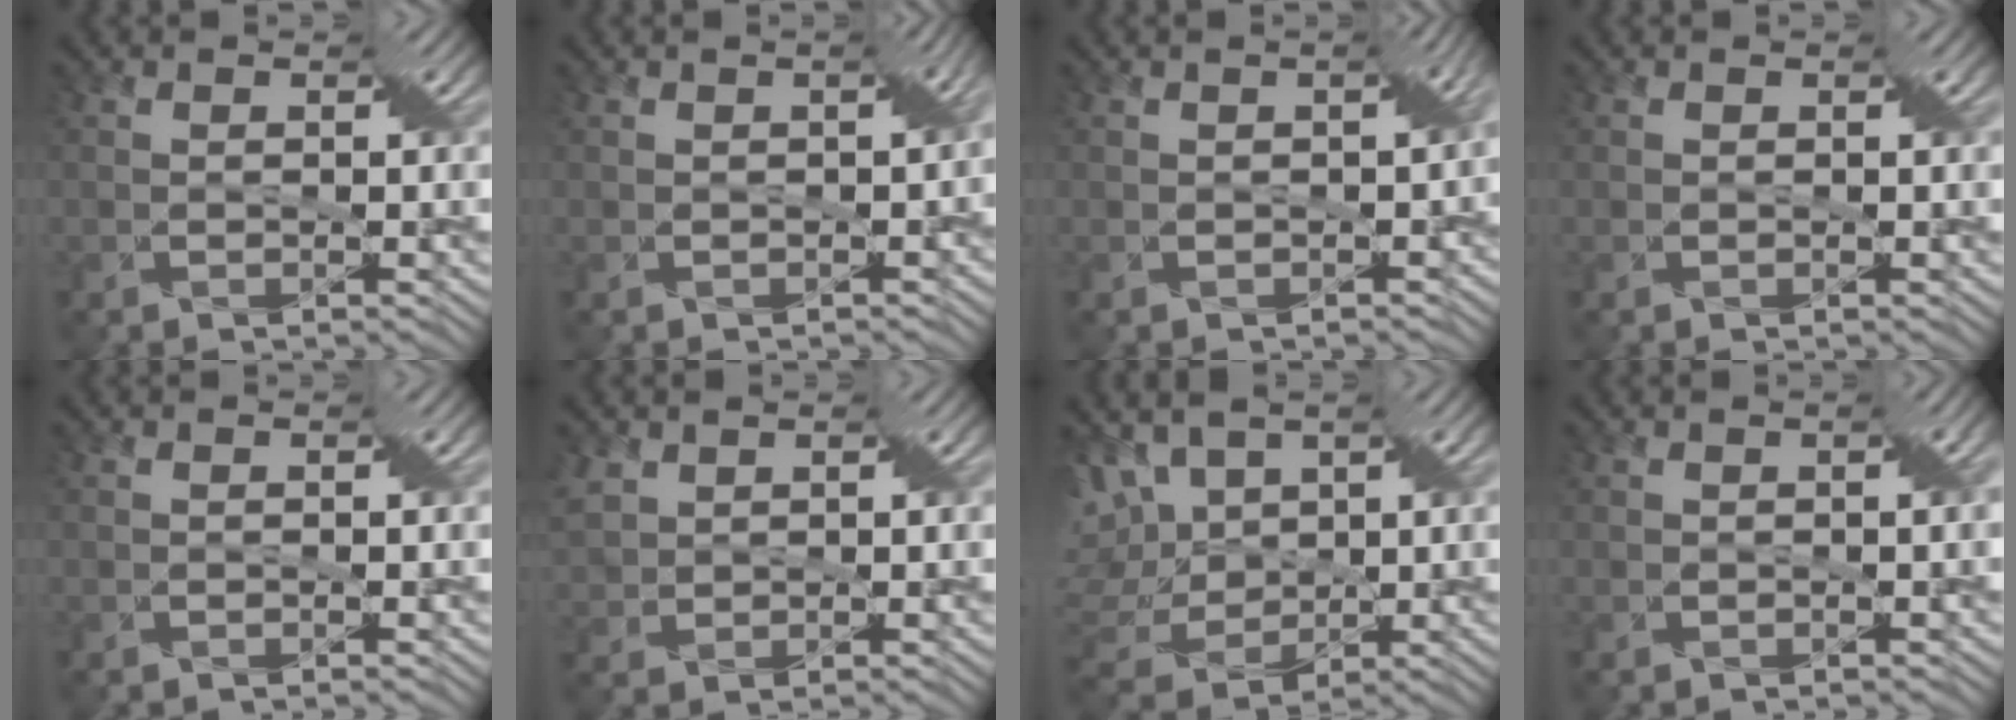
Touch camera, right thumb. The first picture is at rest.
{"total": 3.7, "force": [-0.6, 2.1, 3.0], "torque": [-0.038, -0.009, -0.006]}
{"total": 5.0, "force": [-0.9, 2.9, 4.0], "torque": [-0.043, -0.017, -0.009]}
{"total": 0.0}
{"total": 0.0}
{"total": 4.1, "force": [1.7, 2.9, 2.4], "torque": [-0.075, 0.002, 0.034]}
{"total": 12.8, "force": [1.9, 9.3, 8.7], "torque": [-0.232, 0.009, 0.030]}
{"total": 1.9, "force": [0.1, 0.3, 1.9], "torque": [-0.025, 0.007, 0.001]}